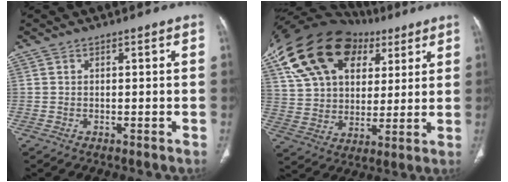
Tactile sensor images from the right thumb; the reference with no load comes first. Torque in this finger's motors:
{"motor_torque": [1.06, 3.58, 1.66, 0.40, 0.55]}